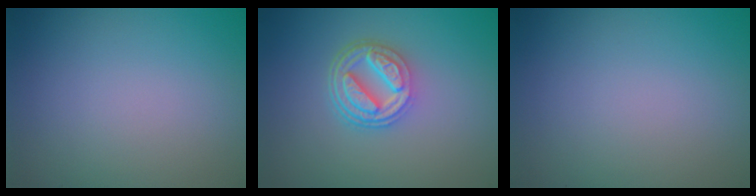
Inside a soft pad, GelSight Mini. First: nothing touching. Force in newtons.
{"total": 4.8, "press": 3.6, "slide": 3.2}
{"total": 0.0}